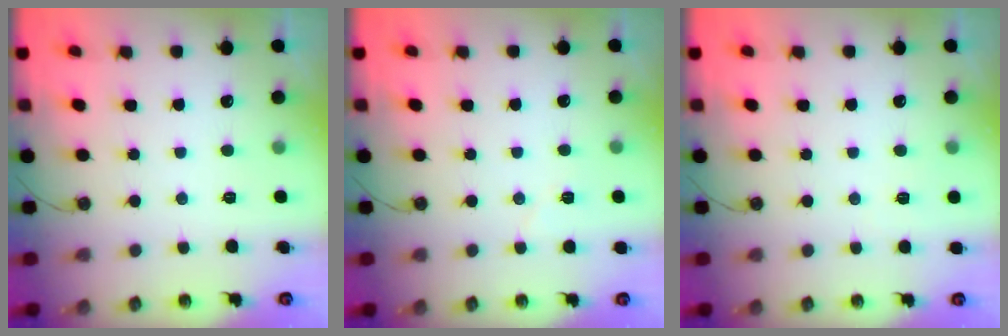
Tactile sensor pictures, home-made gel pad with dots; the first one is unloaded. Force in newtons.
{"total": 3.8, "press": 3.5, "slide": 1.6}
{"total": 1.7, "press": 1.7, "slide": 0.4}